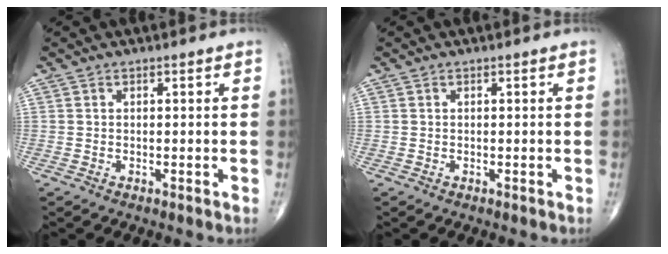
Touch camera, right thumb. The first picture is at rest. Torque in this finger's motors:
{"motor_torque": [0.00, 0.00, 0.00, 0.00, 0.00]}